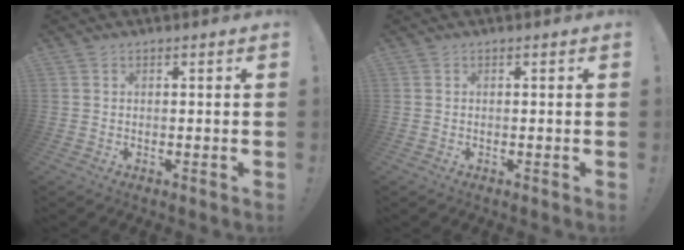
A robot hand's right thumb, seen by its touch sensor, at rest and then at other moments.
{"total": 0.0}